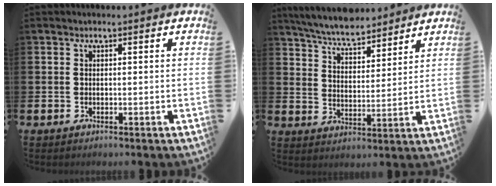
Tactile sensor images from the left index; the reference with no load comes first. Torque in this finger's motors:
{"motor_torque": [1.12, -1.02, 0.47, 0.21]}